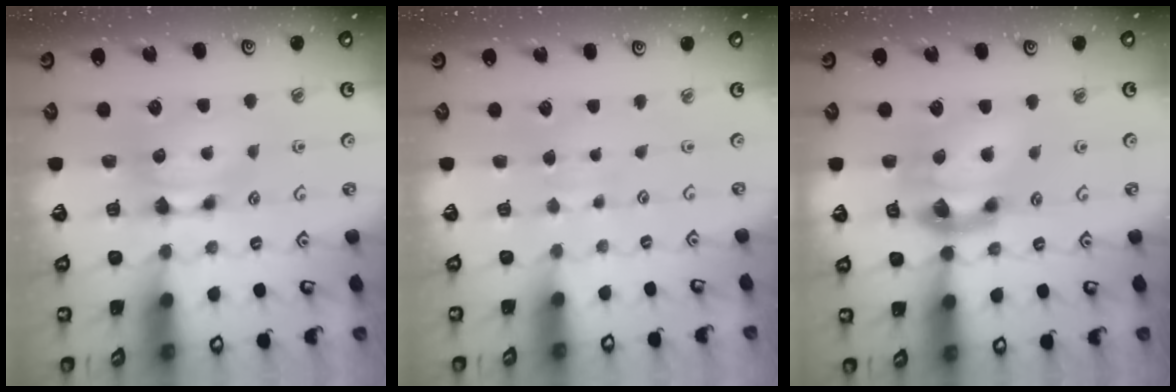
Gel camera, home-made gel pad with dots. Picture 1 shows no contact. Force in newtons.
{"total": 3.3, "press": 3.3, "slide": 0.5}
{"total": 5.5, "press": 4.9, "slide": 2.4}